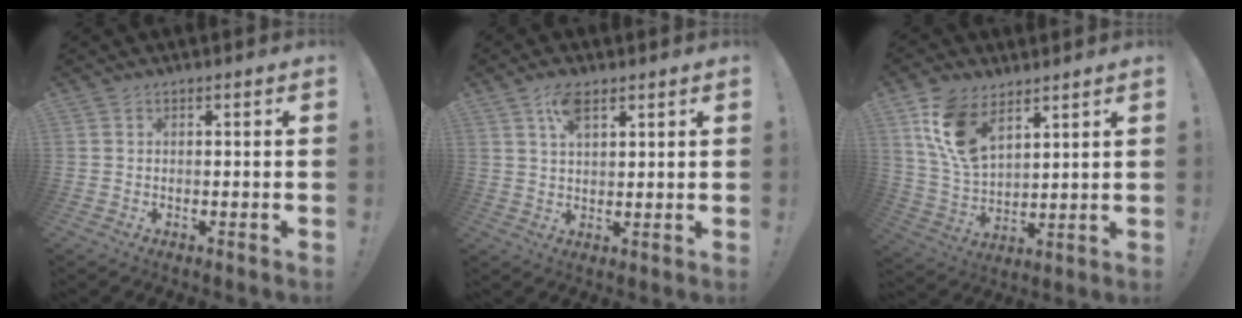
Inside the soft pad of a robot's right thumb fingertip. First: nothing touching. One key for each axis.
{"total": 6.4, "fx": 3.5, "fy": 2.9, "fz": 4.4, "tx": -0.072, "ty": -0.008, "tz": 0.061}
{"total": 13.3, "fx": 7.7, "fy": 7.3, "fz": 8.0, "tx": -0.164, "ty": -0.033, "tz": 0.148}